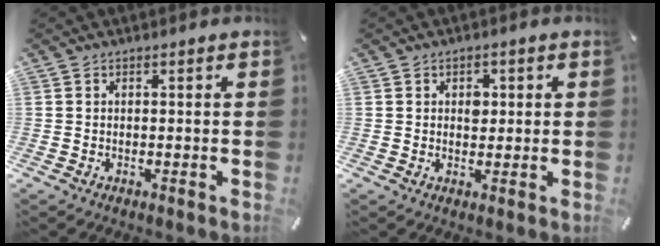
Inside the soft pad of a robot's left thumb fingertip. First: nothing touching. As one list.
[{"total": 3.0, "force": [0.6, 2.3, 1.8], "torque": [-0.006, -0.007, 0.001]}]